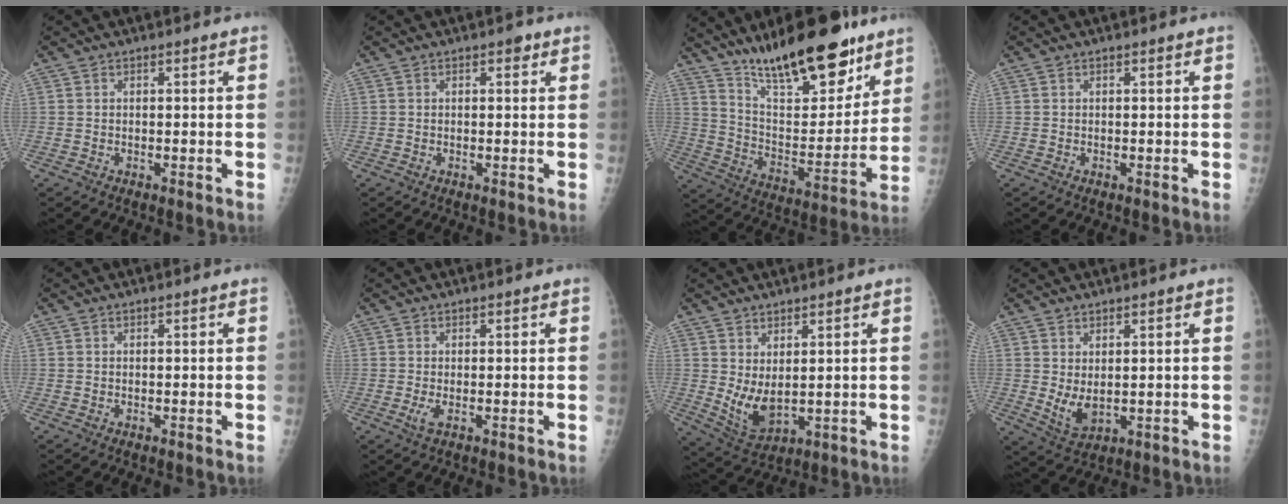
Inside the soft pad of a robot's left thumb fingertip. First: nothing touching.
{"total": 1.3, "force": [0.7, 0.7, 0.9], "torque": [-0.004, 0.000, 0.006]}
{"total": 23.0, "force": [16.7, 7.5, 13.9], "torque": [-0.175, -0.086, 0.277]}
{"total": 0.0}
{"total": 0.0}
{"total": 1.8, "force": [0.1, 0.7, 1.7], "torque": [-0.034, -0.005, 0.002]}
{"total": 7.3, "force": [1.8, 3.6, 6.1], "torque": [-0.108, -0.023, 0.050]}
{"total": 5.3, "force": [1.2, 2.8, 4.3], "torque": [-0.072, -0.017, 0.034]}